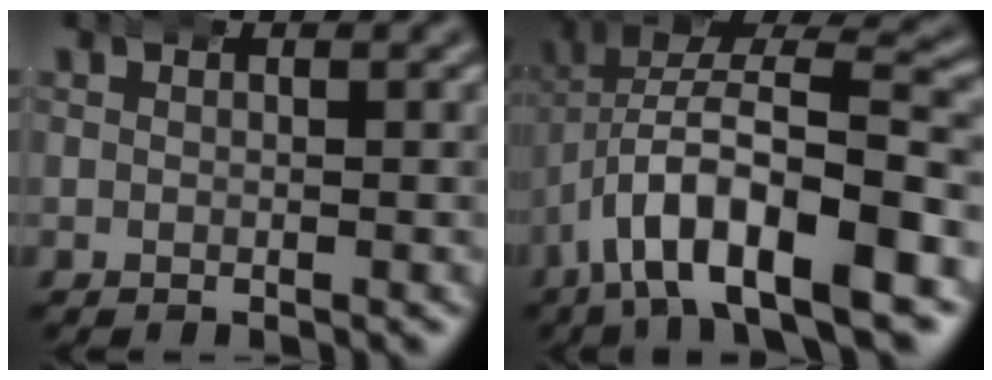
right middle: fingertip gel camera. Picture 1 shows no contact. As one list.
[{"total": 11.2, "force": [-2.6, 6.0, 9.1], "torque": [-0.167, -0.013, -0.034]}]